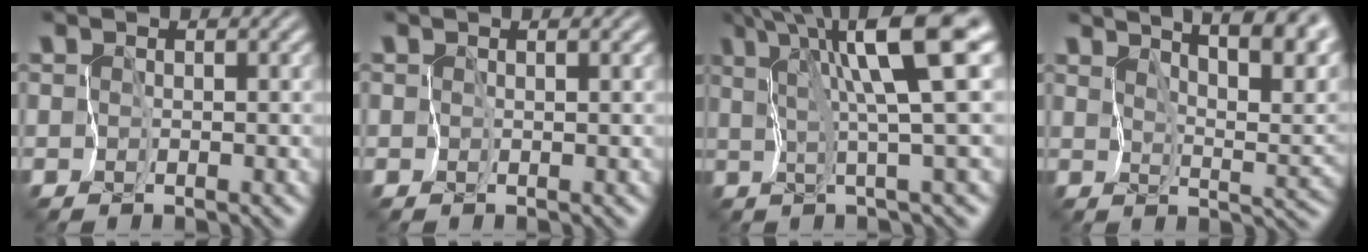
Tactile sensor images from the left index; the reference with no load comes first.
{"total": 0.0}
{"total": 8.8, "force": [3.7, 0.7, 8.0], "torque": [-0.120, 0.014, 0.061]}
{"total": 10.7, "force": [7.3, 3.1, 7.1], "torque": [-0.102, 0.020, 0.096]}